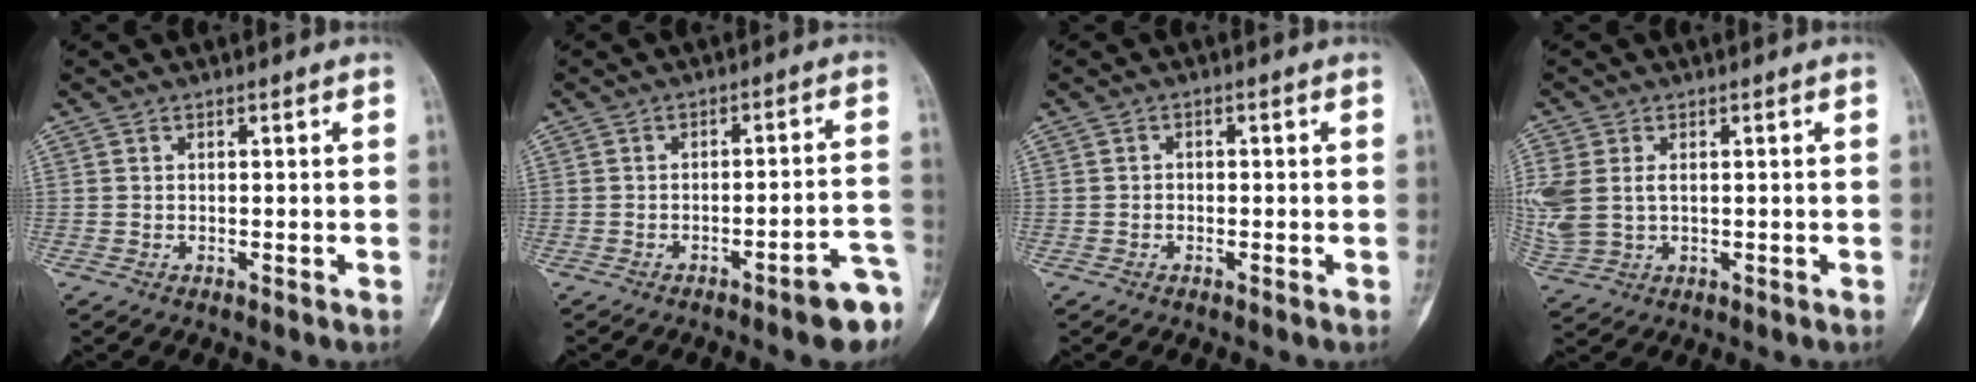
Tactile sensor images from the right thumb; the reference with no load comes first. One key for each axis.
{"total": 8.3, "fx": -4.8, "fy": 1.5, "fz": 6.6, "tx": -0.066, "ty": 0.034, "tz": -0.056}
{"total": 1.0, "fx": -0.2, "fy": 0.9, "fz": 0.3, "tx": 0.002, "ty": 0.005, "tz": -0.007}
{"total": 10.3, "fx": 1.1, "fy": 7.2, "fz": 7.3, "tx": -0.199, "ty": 0.003, "tz": 0.036}